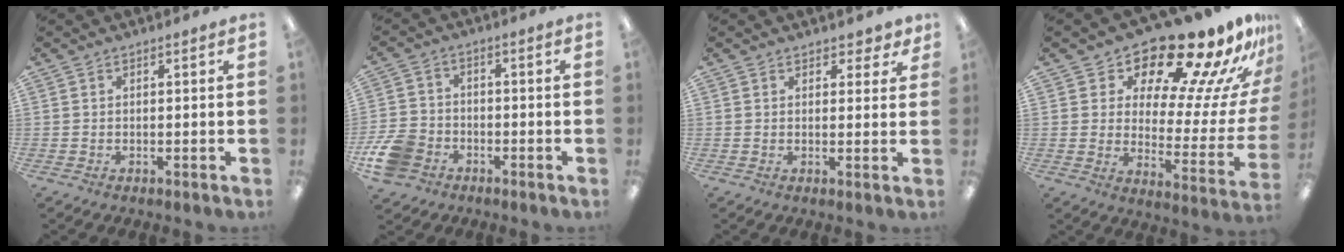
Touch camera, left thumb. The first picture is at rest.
{"total": 9.4, "force": [-4.7, 6.9, 4.2], "torque": [-0.096, 0.036, -0.086]}
{"total": 2.8, "force": [2.0, 1.8, 0.6], "torque": [0.009, -0.007, 0.033]}
{"total": 20.1, "force": [16.9, 4.8, 9.7], "torque": [-0.136, -0.141, 0.274]}